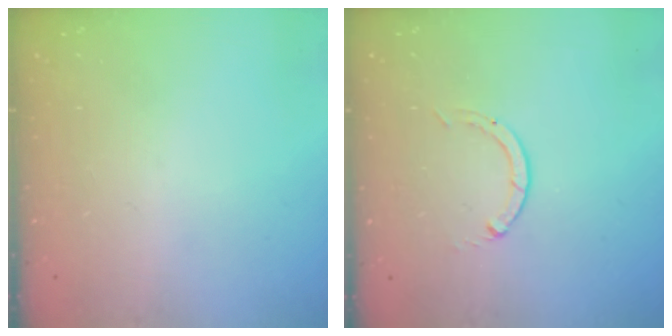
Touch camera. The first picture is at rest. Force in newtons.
{"total": 0.0}